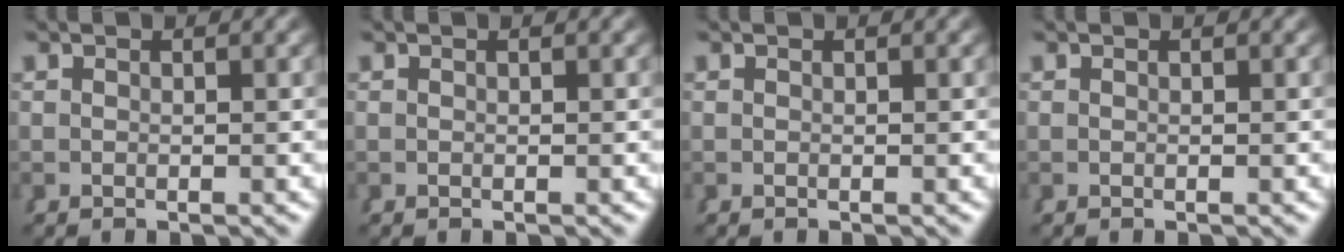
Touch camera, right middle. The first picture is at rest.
{"total": 0.0}
{"total": 0.0}
{"total": 0.0}